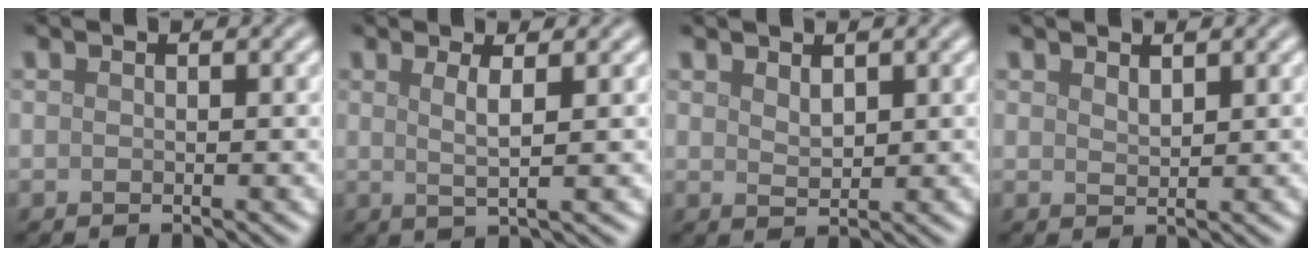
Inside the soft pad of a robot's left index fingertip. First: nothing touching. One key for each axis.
{"total": 2.3, "fx": 0.8, "fy": 0.5, "fz": 2.1, "tx": -0.039, "ty": -0.002, "tz": 0.011}
{"total": 1.4, "fx": 1.0, "fy": 0.6, "fz": 0.8, "tx": -0.018, "ty": -0.002, "tz": 0.023}
{"total": 1.1, "fx": 1.0, "fy": 0.3, "fz": 0.4, "tx": -0.011, "ty": -0.001, "tz": 0.021}